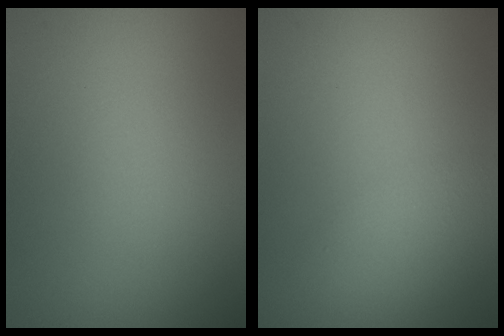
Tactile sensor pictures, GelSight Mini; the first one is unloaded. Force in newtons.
{"total": 2.9, "press": 2.9, "slide": 0.1}